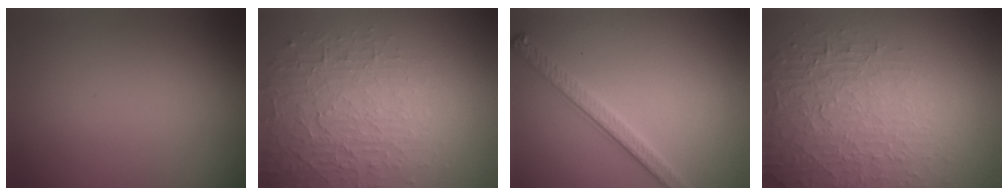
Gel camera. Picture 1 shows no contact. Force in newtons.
{"total": 4.6, "press": 4.1, "slide": 2.2}
{"total": 2.8, "press": 2.6, "slide": 1.0}
{"total": 4.2, "press": 4.0, "slide": 1.2}